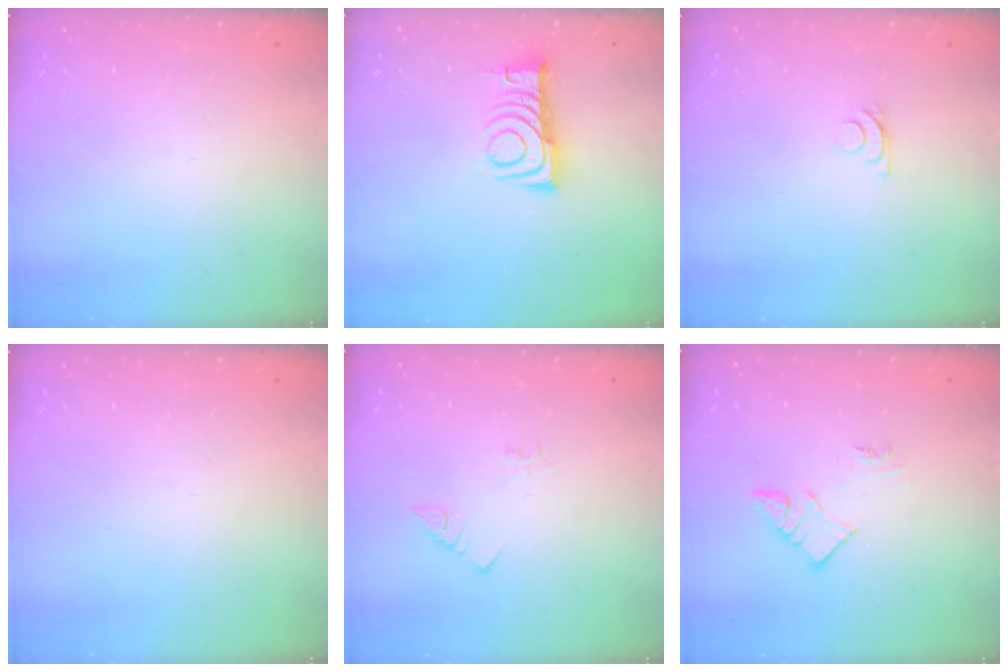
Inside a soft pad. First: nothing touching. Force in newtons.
{"total": 10.1, "press": 10.1, "slide": 0.3}
{"total": 5.1, "press": 5.0, "slide": 0.9}
{"total": 0.0}
{"total": 1.4, "press": 1.4, "slide": 0.3}
{"total": 6.9, "press": 6.8, "slide": 0.3}